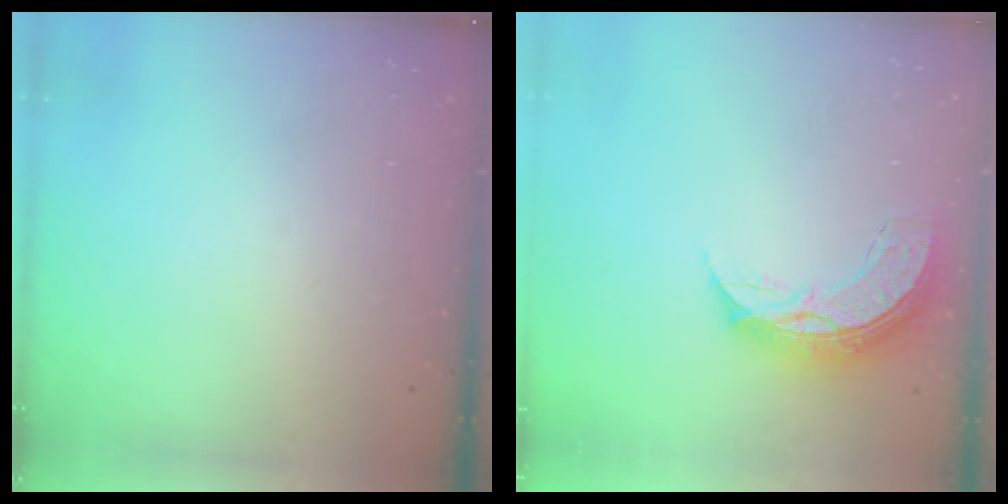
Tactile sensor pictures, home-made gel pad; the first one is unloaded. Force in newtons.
{"total": 9.8, "press": 9.8, "slide": 0.7}